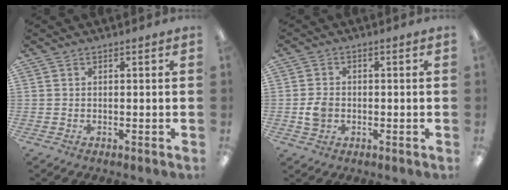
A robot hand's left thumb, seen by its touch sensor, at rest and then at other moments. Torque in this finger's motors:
{"motor_torque": [-0.43, 0.50, 0.14, -0.25, 0.02]}